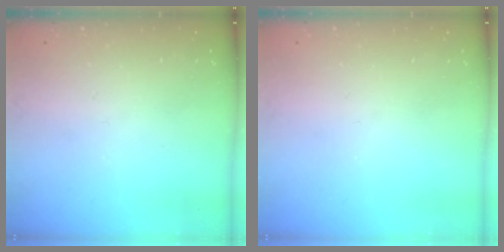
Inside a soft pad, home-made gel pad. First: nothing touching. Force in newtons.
{"total": 0.0}